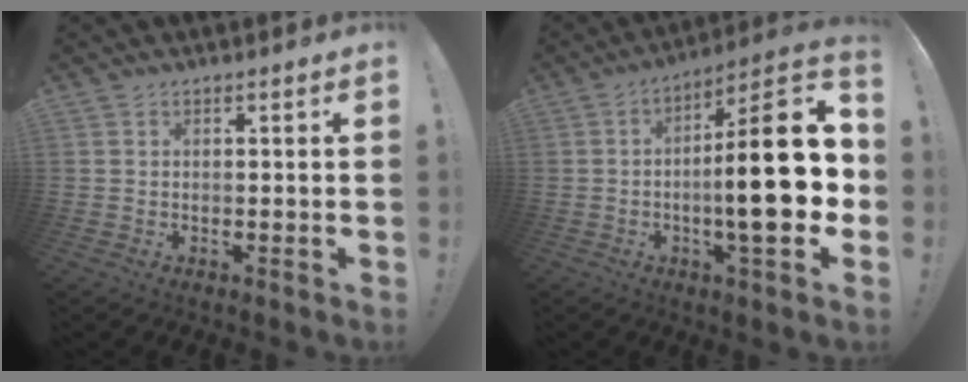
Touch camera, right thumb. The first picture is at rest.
{"total": 22.1, "force": [-2.0, 4.5, 21.5], "torque": [-0.342, 0.006, -0.036]}